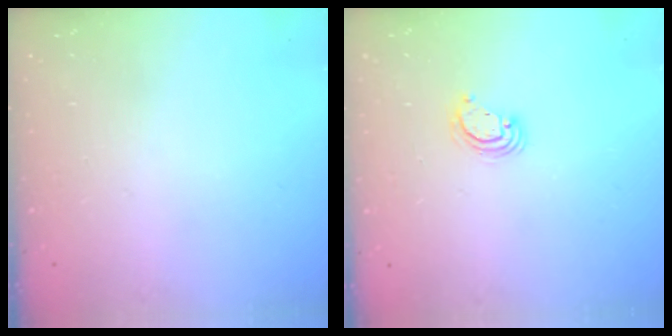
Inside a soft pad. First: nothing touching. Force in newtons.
{"total": 3.7, "press": 3.7, "slide": 0.3}